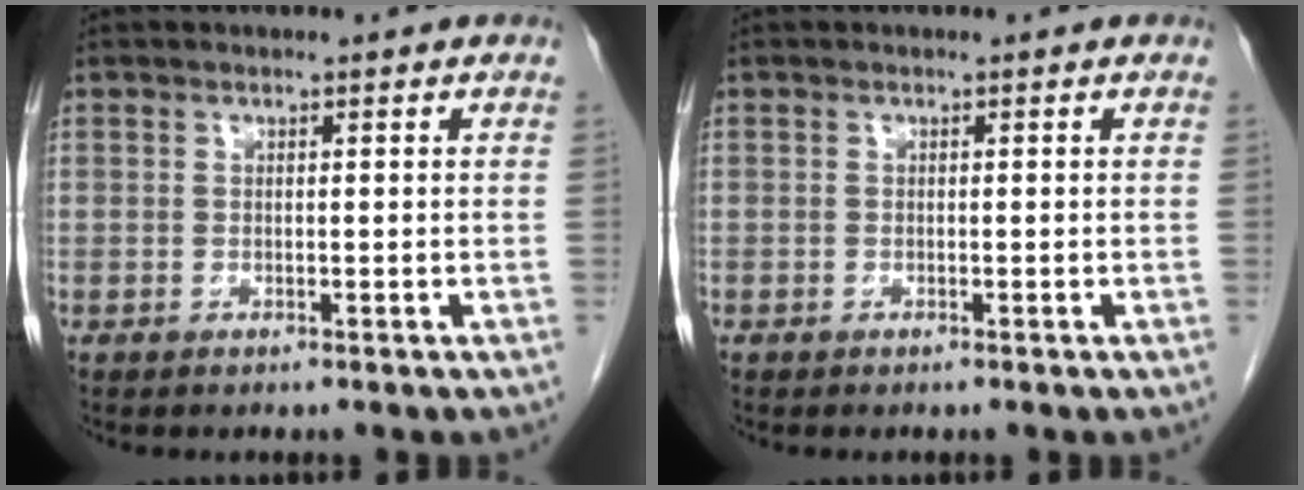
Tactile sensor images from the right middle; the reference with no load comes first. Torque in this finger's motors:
{"motor_torque": [-0.24, -0.22, 0.00, -0.01]}